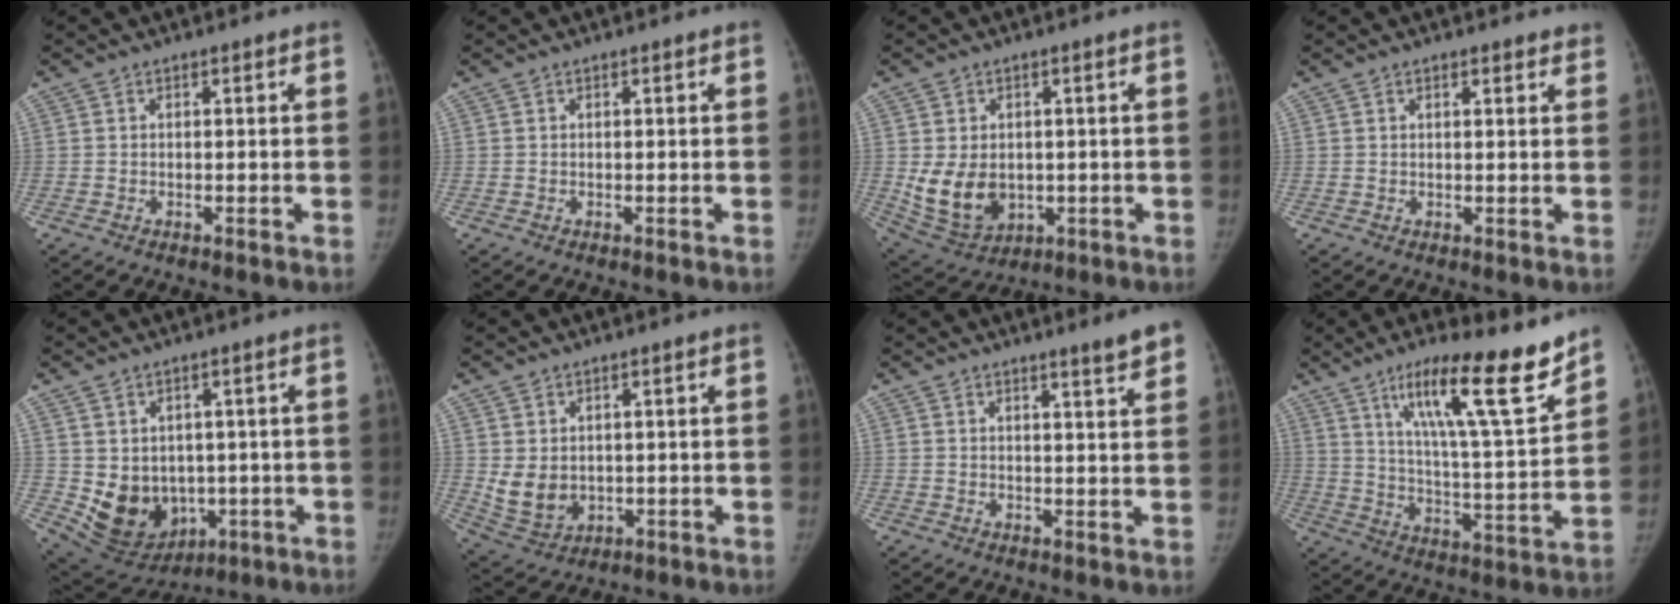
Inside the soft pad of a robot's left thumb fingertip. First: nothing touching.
{"total": 0.0}
{"total": 10.1, "force": [-0.6, 7.6, 6.6], "torque": [-0.096, -0.009, 0.012]}
{"total": 2.4, "force": [1.8, 0.8, 1.3], "torque": [-0.005, -0.002, 0.020]}
{"total": 11.7, "force": [-1.3, 9.5, 6.7], "torque": [-0.075, -0.002, 0.012]}
{"total": 6.5, "force": [0.6, 5.1, 3.9], "torque": [-0.055, -0.013, 0.034]}
{"total": 4.9, "force": [3.4, 0.2, 3.5], "torque": [-0.039, -0.022, 0.044]}
{"total": 20.0, "force": [13.4, 2.8, 14.5], "torque": [-0.205, -0.073, 0.221]}